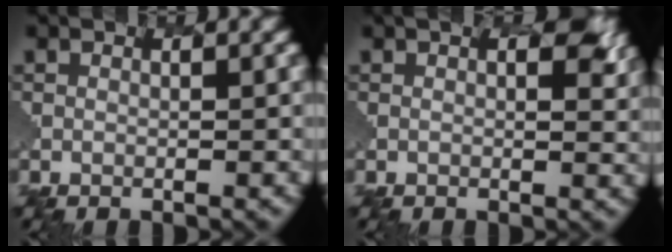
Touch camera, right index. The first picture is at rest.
{"total": 1.6, "force": [1.5, -0.1, -0.7], "torque": [0.002, 0.015, 0.001]}